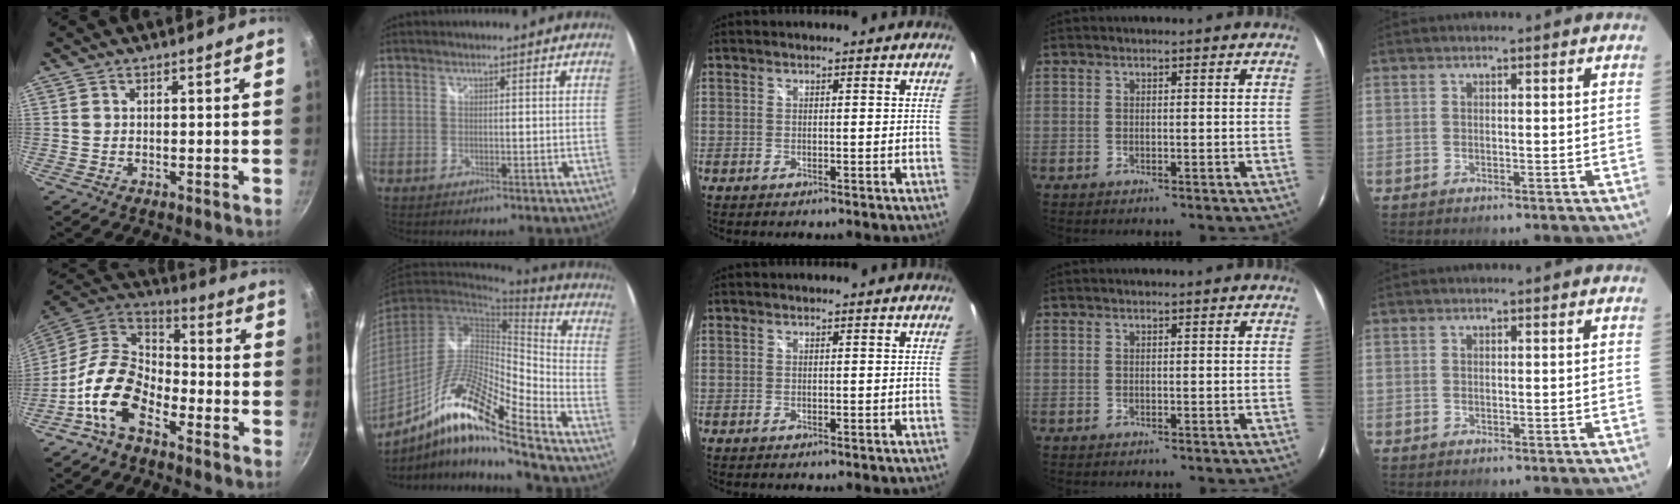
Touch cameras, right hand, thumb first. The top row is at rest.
{"thumb": {"total": 14.0, "force": [-7.1, 8.2, 8.7], "torque": [-0.145, 0.064, -0.157]}, "index": {"total": 17.6, "force": [-11.1, 1.8, 13.5], "torque": [-0.249, -0.006, -0.212]}}